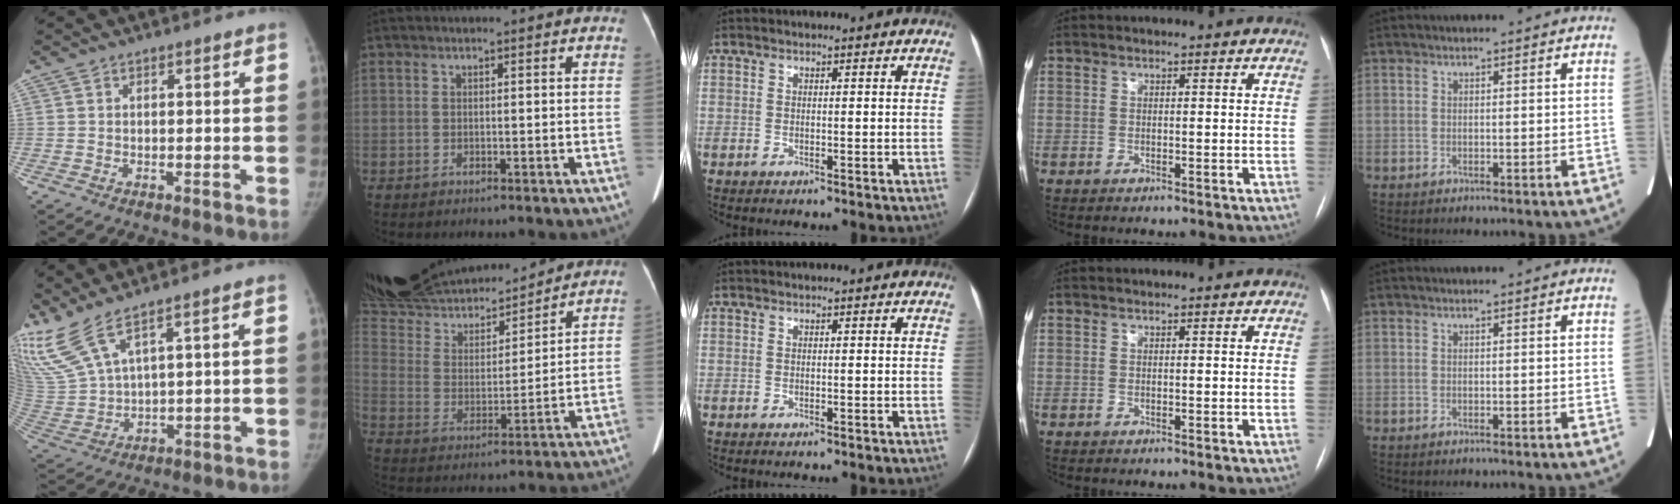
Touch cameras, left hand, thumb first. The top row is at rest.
{"thumb": {"total": 9.6, "force": [7.5, 1.3, 5.9], "torque": [-0.147, -0.035, 0.177]}, "index": {"total": 26.0, "force": [23.3, 6.6, 9.3], "torque": [-0.214, 0.013, 0.389]}}